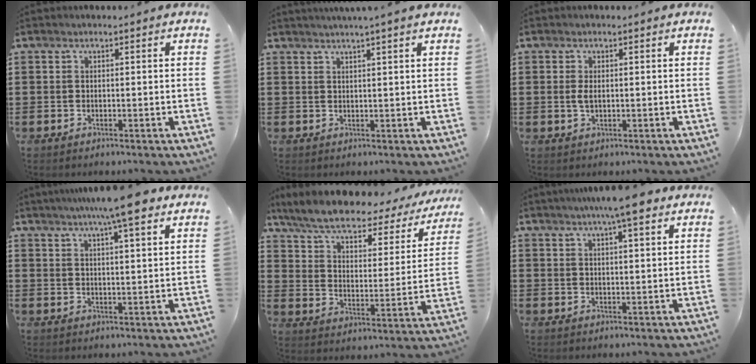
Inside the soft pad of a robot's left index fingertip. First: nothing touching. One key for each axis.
{"total": 1.9, "fx": 1.7, "fy": -0.5, "fz": 0.7, "tx": -0.016, "ty": -0.001, "tz": 0.033}
{"total": 1.9, "fx": 0.1, "fy": 0.8, "fz": 1.7, "tx": -0.042, "ty": -0.001, "tz": 0.000}
{"total": 8.0, "fx": 5.9, "fy": 0.5, "fz": 5.4, "tx": -0.103, "ty": -0.006, "tz": 0.101}
{"total": 7.1, "fx": 5.6, "fy": 1.5, "fz": 4.2, "tx": -0.103, "ty": -0.035, "tz": 0.091}
{"total": 6.2, "fx": 4.5, "fy": 0.3, "fz": 4.3, "tx": -0.069, "ty": -0.006, "tz": 0.073}